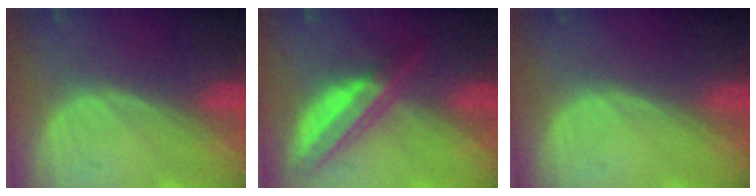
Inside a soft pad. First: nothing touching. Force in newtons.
{"total": 6.7, "press": 5.6, "slide": 3.7}
{"total": 0.0}